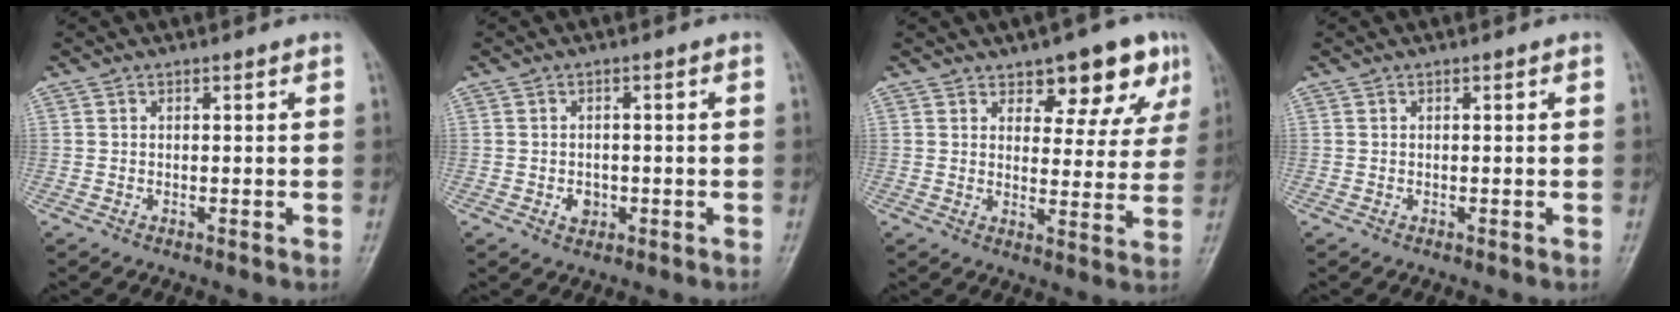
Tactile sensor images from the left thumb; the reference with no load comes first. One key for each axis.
{"total": 2.6, "fx": -0.8, "fy": 2.1, "fz": 1.3, "tx": -0.011, "ty": 0.003, "tz": -0.009}
{"total": 10.5, "fx": 6.6, "fy": 5.0, "fz": 6.4, "tx": -0.034, "ty": -0.032, "tz": 0.086}
{"total": 0.0}